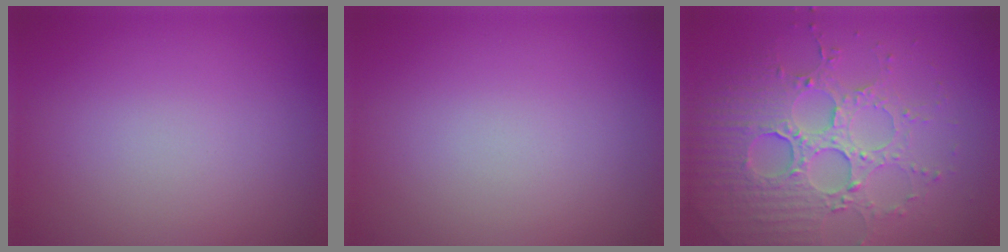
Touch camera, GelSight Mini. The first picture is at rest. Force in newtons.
{"total": 0.0}
{"total": 5.1, "press": 4.6, "slide": 2.3}